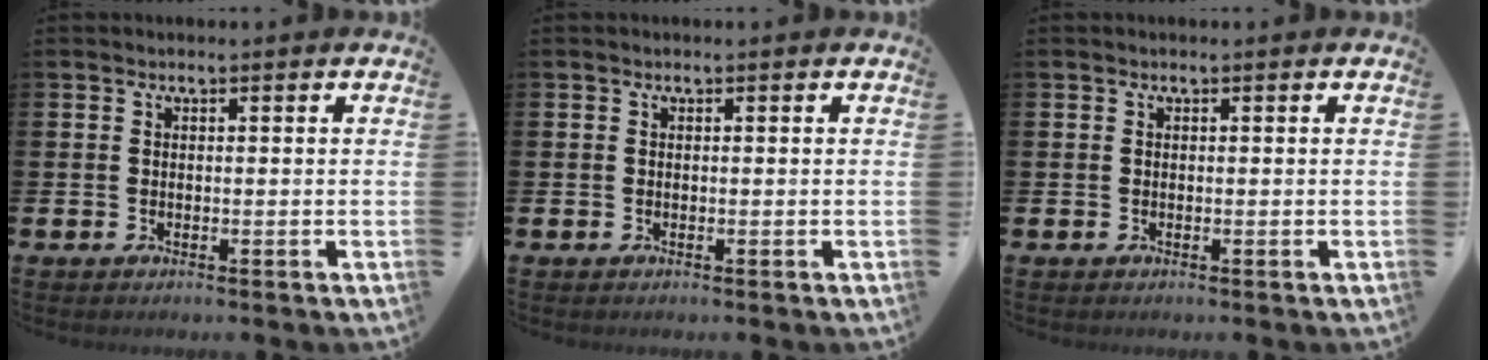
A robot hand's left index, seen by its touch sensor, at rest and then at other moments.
{"total": 0.0}
{"total": 0.0}